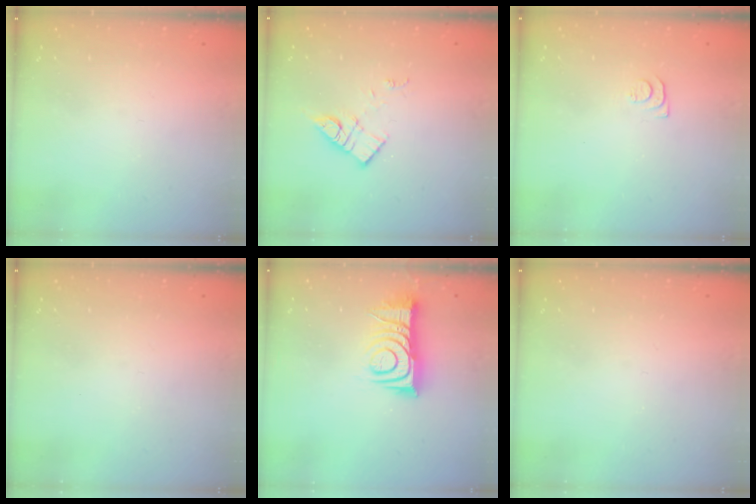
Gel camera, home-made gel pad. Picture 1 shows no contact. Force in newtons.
{"total": 10.4, "press": 10.4, "slide": 0.6}
{"total": 4.3, "press": 4.3, "slide": 0.6}
{"total": 0.0}
{"total": 10.8, "press": 10.8, "slide": 0.3}
{"total": 0.0}